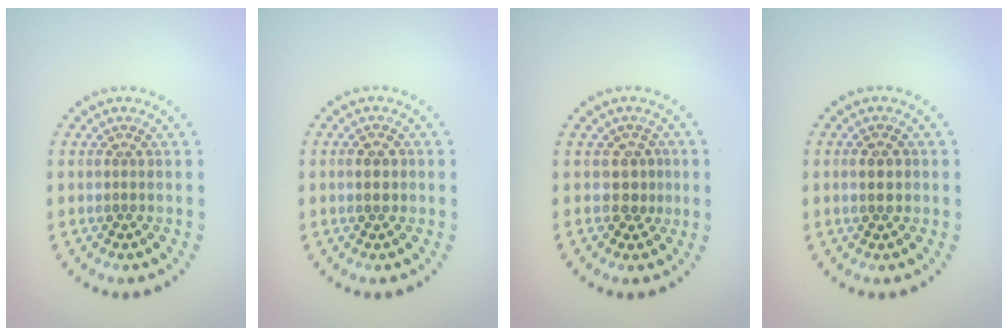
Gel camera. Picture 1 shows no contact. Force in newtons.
{"total": 1.1, "press": 1.1, "slide": 0.1}
{"total": 2.0, "press": 1.5, "slide": 1.3}
{"total": 1.2, "press": 1.2, "slide": 0.1}